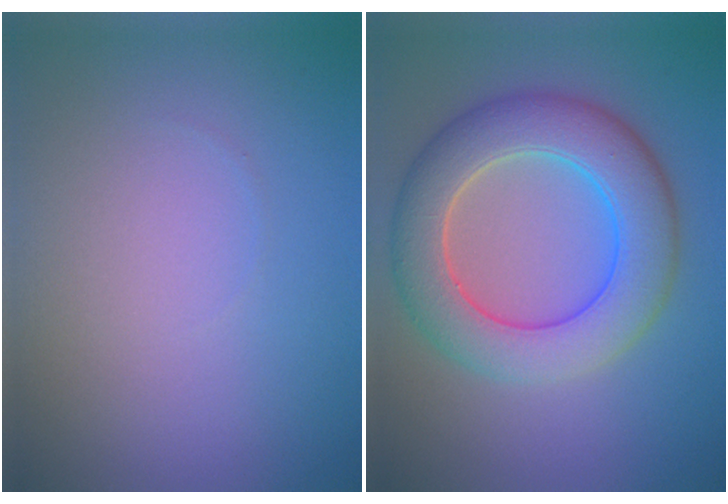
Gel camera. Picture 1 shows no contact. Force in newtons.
{"total": 8.0, "press": 8.0, "slide": 0.5}